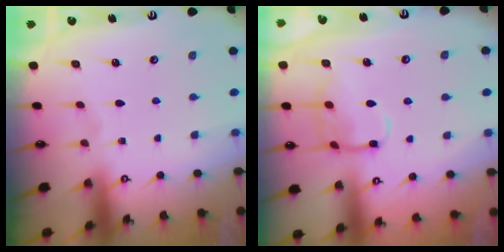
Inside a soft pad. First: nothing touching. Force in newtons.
{"total": 11.3, "press": 11.3, "slide": 0.9}